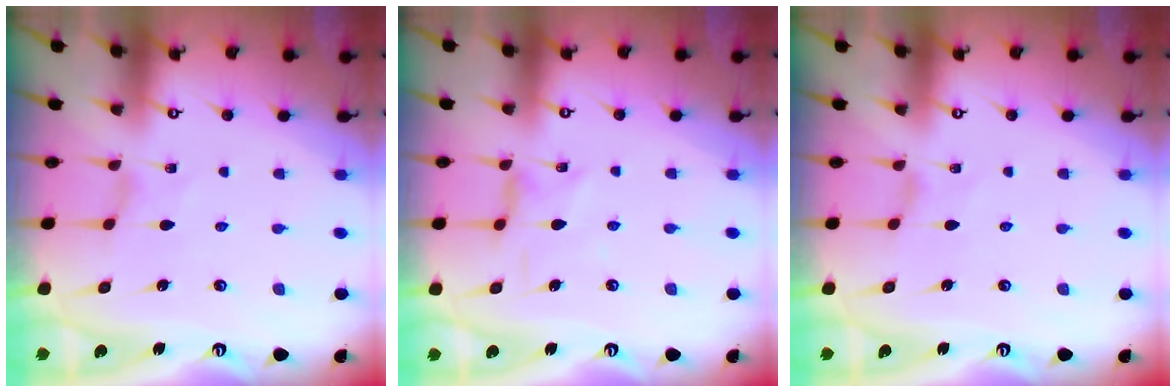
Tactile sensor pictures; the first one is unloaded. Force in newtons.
{"total": 3.1, "press": 3.1, "slide": 0.5}
{"total": 0.0}